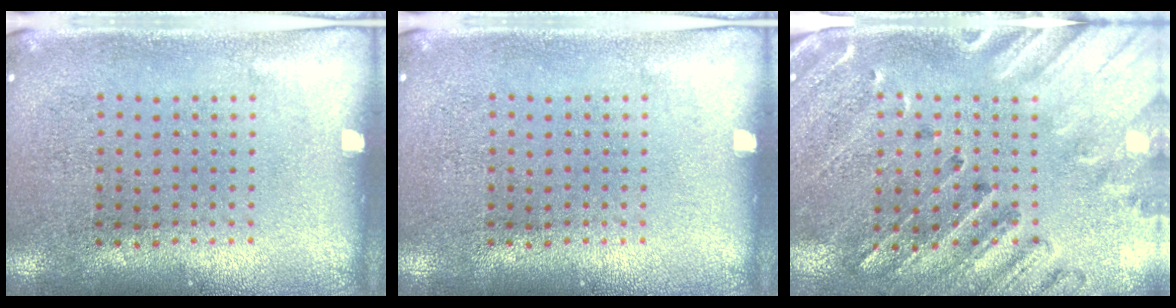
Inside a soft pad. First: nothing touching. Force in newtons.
{"total": 0.0}
{"total": 2.6, "press": 2.2, "slide": 1.3}